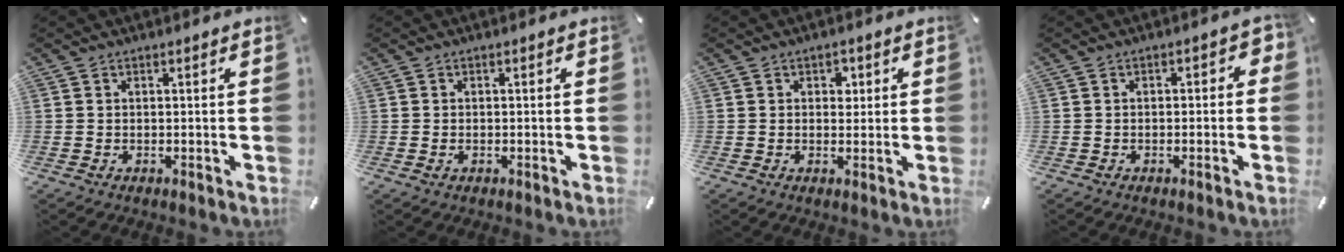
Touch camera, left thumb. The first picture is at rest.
{"total": 0.8, "force": [-0.2, 0.5, 0.5], "torque": [-0.010, 0.001, -0.005]}
{"total": 2.6, "force": [0.7, 2.1, 1.3], "torque": [0.004, -0.005, 0.001]}
{"total": 2.2, "force": [-1.2, 1.2, 1.4], "torque": [-0.026, 0.011, -0.025]}